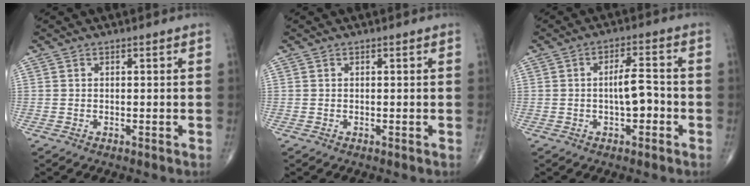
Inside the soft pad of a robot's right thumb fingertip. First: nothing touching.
{"total": 0.0}
{"total": 5.7, "force": [-1.0, 2.3, 5.1], "torque": [-0.079, 0.019, -0.019]}